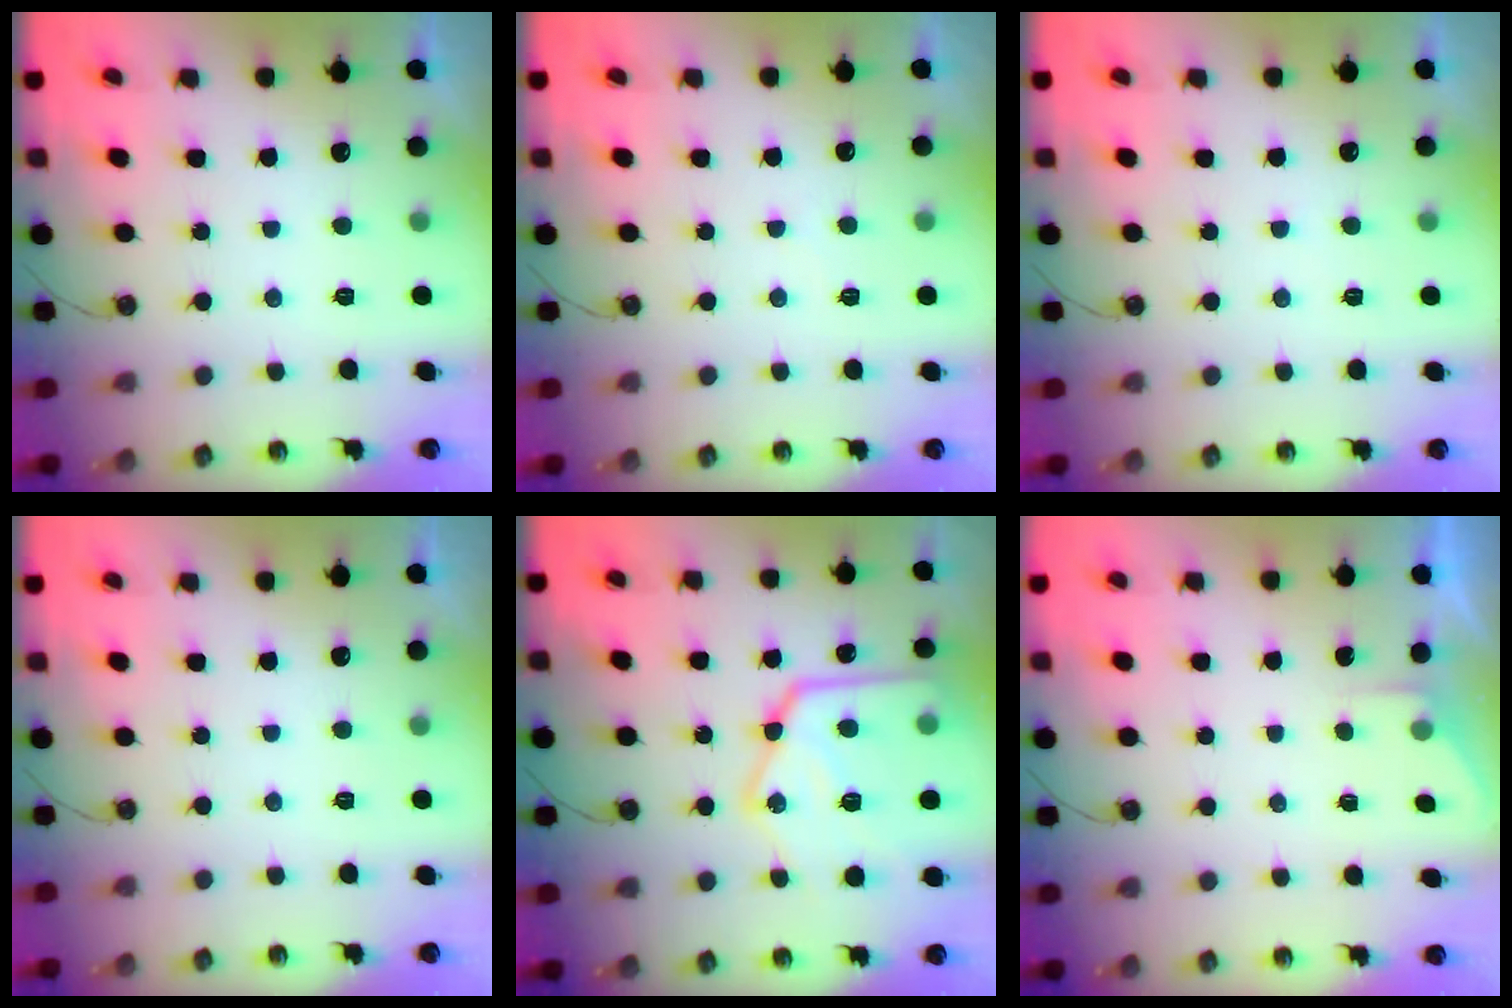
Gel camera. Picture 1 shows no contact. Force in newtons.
{"total": 3.1, "press": 3.0, "slide": 0.5}
{"total": 4.4, "press": 4.4, "slide": 0.6}
{"total": 0.0}
{"total": 22.4, "press": 22.3, "slide": 1.9}
{"total": 1.8, "press": 1.8, "slide": 0.3}